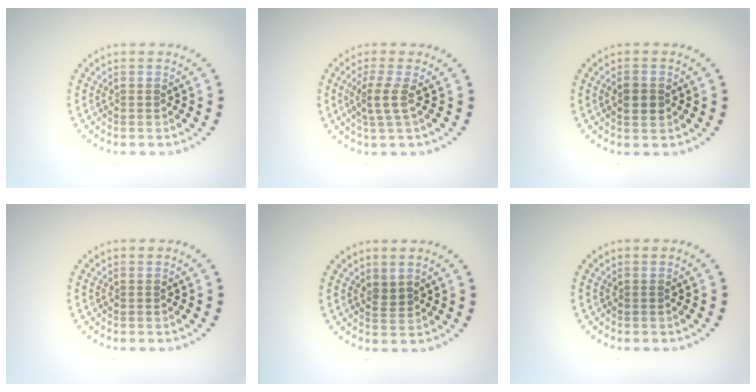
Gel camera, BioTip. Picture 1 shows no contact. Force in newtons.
{"total": 2.2, "press": 1.6, "slide": 1.4}
{"total": 2.2, "press": 2.2, "slide": 0.2}
{"total": 0.0}
{"total": 1.4, "press": 1.2, "slide": 0.8}
{"total": 0.0}